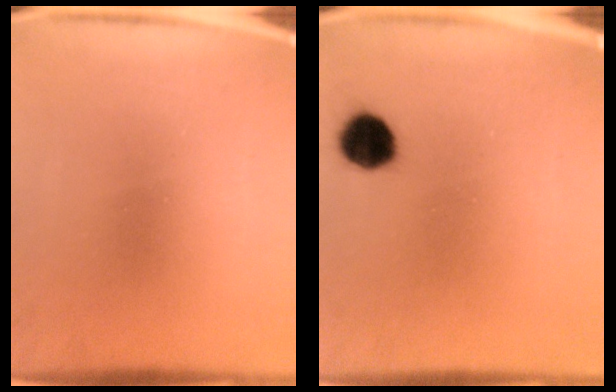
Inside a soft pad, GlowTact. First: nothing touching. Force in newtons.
{"total": 6.9}